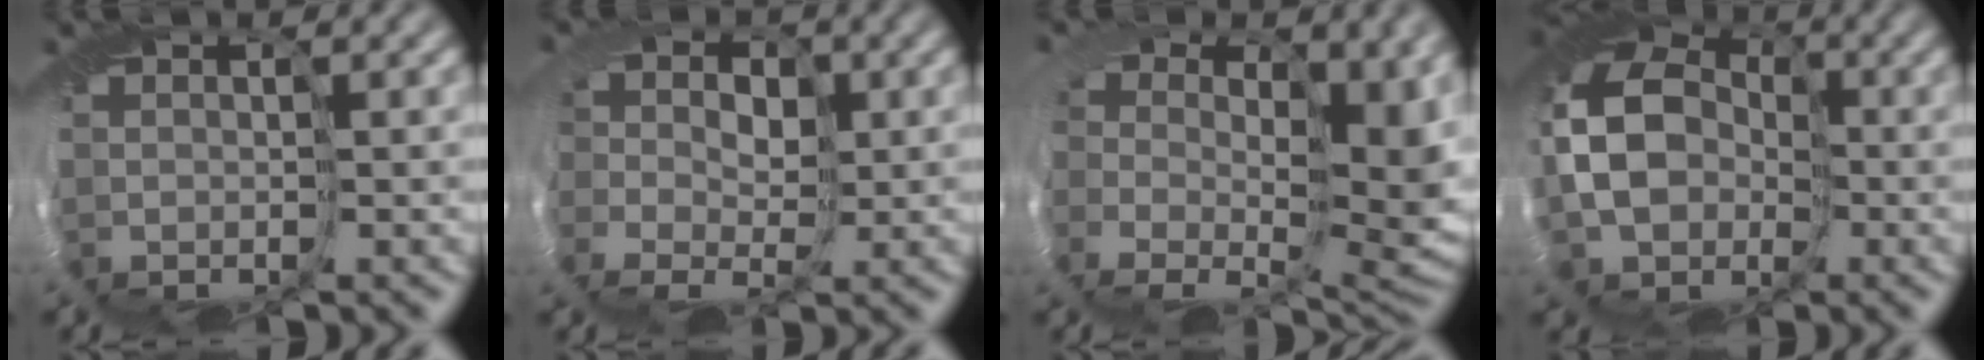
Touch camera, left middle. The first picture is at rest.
{"total": 3.4, "force": [-0.4, 2.9, 1.7], "torque": [-0.004, -0.006, -0.030]}
{"total": 9.4, "force": [0.8, 6.1, 7.1], "torque": [-0.102, -0.046, 0.020]}
{"total": 8.5, "force": [-2.1, 6.3, 5.3], "torque": [-0.116, -0.011, -0.063]}